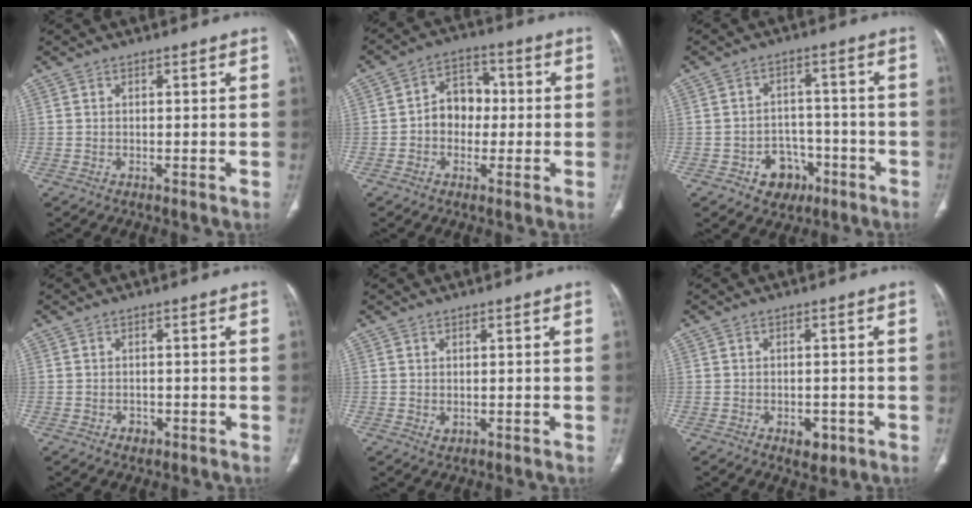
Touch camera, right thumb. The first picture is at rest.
{"total": 8.0, "force": [-0.4, 6.3, 4.8], "torque": [-0.041, 0.027, -0.016]}
{"total": 7.5, "force": [-3.7, 5.9, 2.7], "torque": [-0.004, 0.036, -0.047]}
{"total": 1.5, "force": [-0.7, 1.2, 0.6], "torque": [-0.004, 0.006, -0.005]}
{"total": 1.0, "force": [0.2, 0.7, 0.6], "torque": [-0.008, -0.002, 0.009]}
{"total": 3.5, "force": [-1.5, 2.3, 2.2], "torque": [-0.016, 0.003, -0.014]}